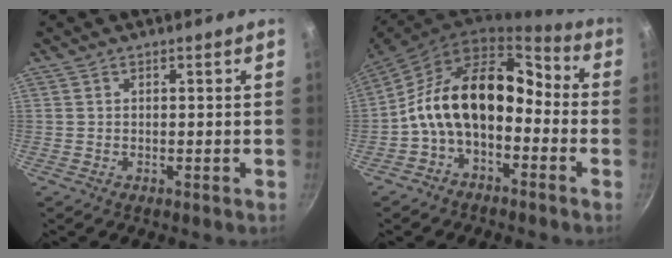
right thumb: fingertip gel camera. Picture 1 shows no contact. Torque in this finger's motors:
{"motor_torque": [2.52, 2.49, 0.79, -0.64, 0.38]}